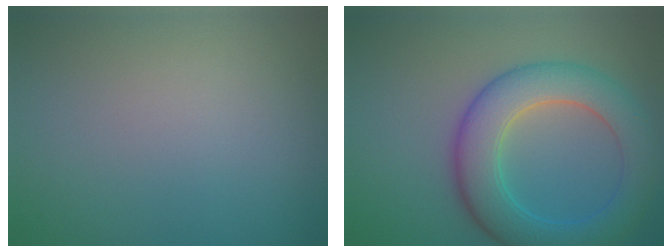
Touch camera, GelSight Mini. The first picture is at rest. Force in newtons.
{"total": 7.3, "press": 7.3, "slide": 0.2}